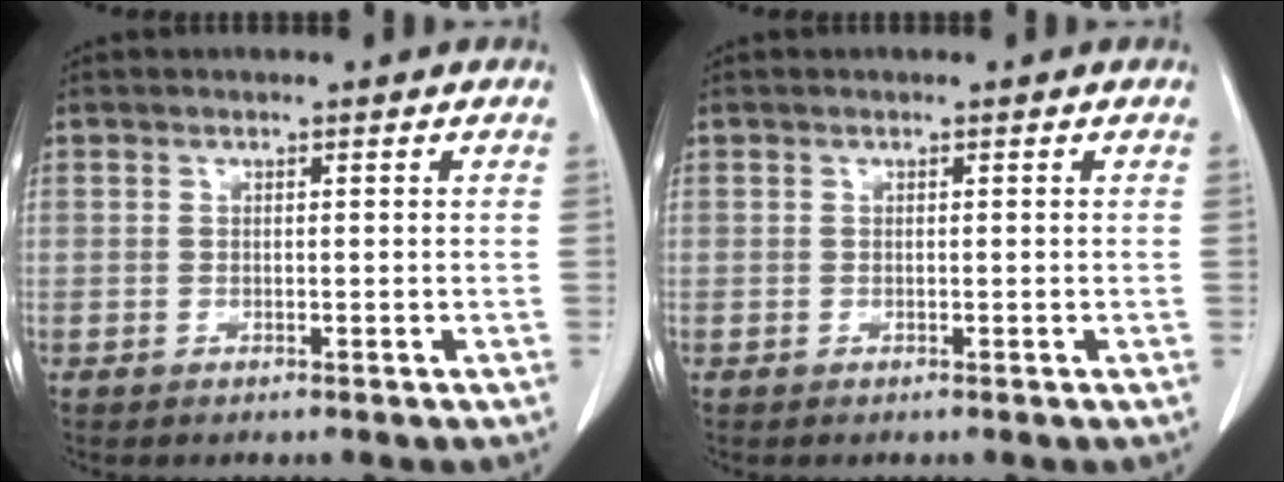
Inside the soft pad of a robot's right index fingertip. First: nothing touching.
{"total": 0.0}